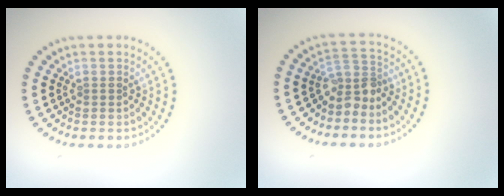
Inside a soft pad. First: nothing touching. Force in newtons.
{"total": 2.6, "press": 1.9, "slide": 1.8}